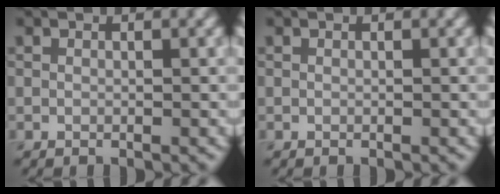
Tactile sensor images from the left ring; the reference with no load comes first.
{"total": 0.0}